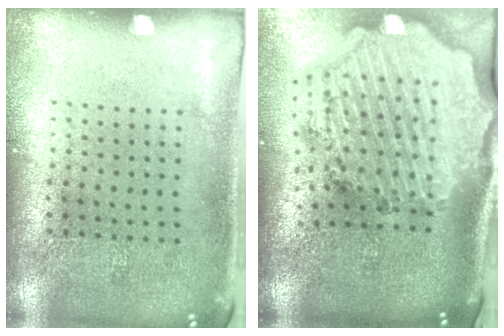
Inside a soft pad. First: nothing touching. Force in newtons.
{"total": 4.1, "press": 3.4, "slide": 2.3}